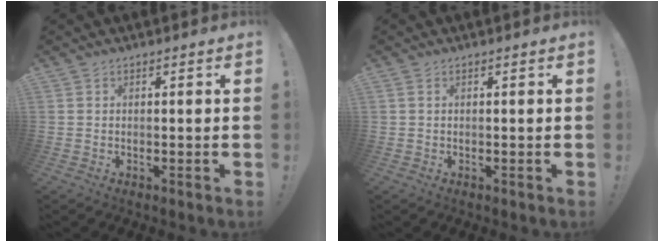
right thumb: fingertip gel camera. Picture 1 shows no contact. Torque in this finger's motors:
{"motor_torque": [0.00, 0.02, 0.04, 0.07, 0.01]}